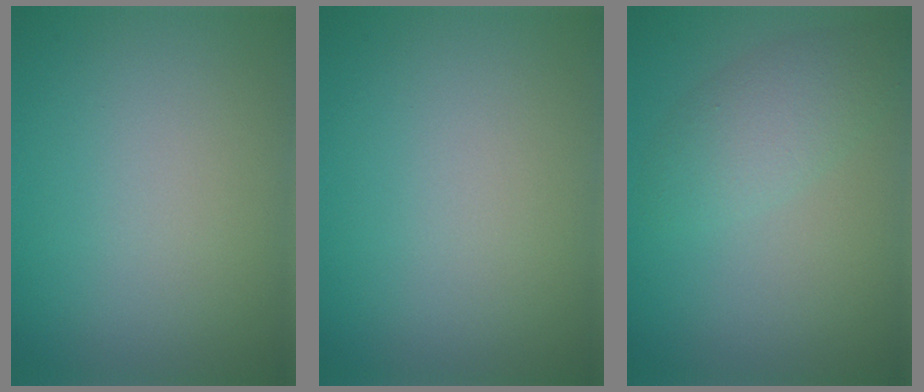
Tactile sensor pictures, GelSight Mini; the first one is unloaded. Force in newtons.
{"total": 0.0}
{"total": 3.1, "press": 3.1, "slide": 0.1}